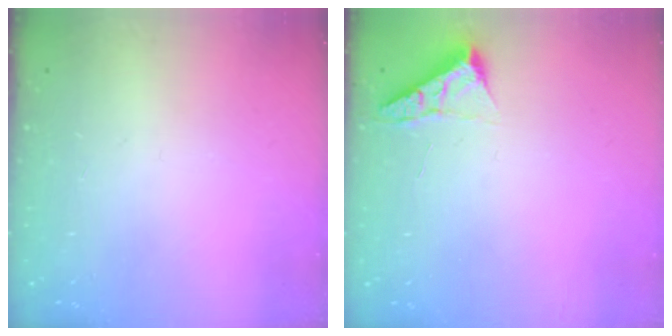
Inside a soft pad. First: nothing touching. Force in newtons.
{"total": 4.0, "press": 4.0, "slide": 0.5}